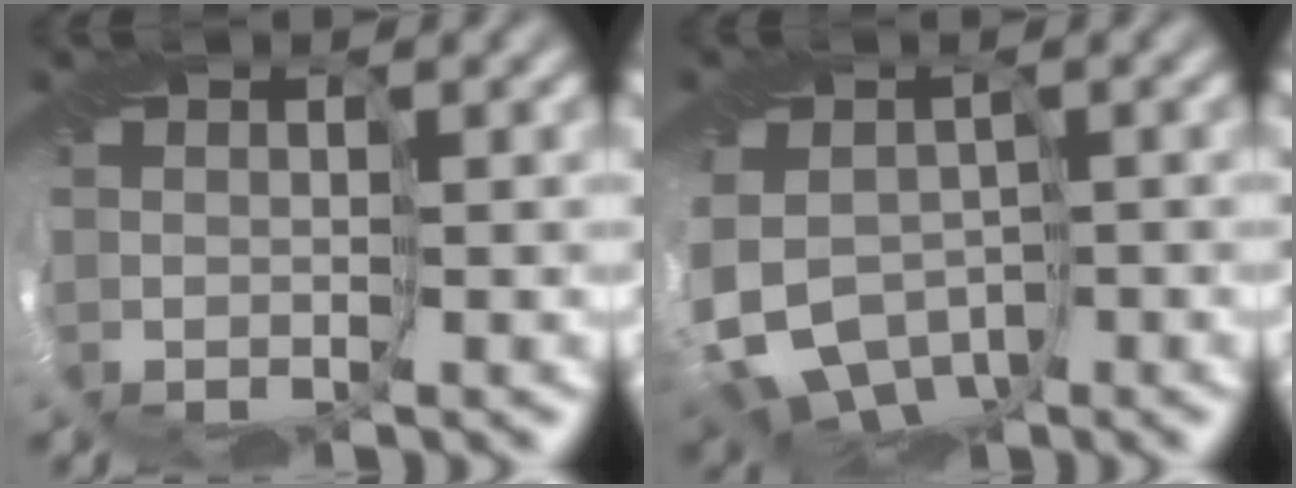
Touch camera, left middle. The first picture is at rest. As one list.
[{"total": 8.8, "force": [-3.6, 7.3, 3.4], "torque": [-0.066, -0.026, -0.072]}]